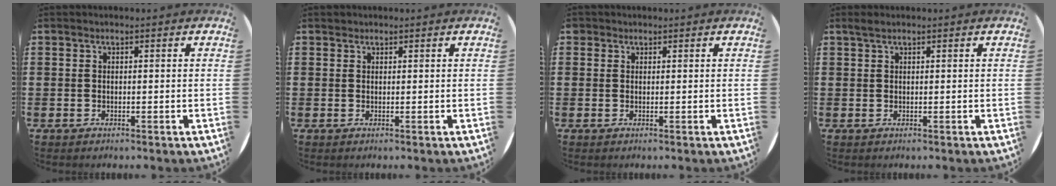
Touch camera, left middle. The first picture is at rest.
{"total": 0.5, "force": [0.5, 0.2, -0.2], "torque": [0.004, 0.004, 0.009]}
{"total": 0.6, "force": [0.5, 0.4, -0.1], "torque": [0.003, 0.003, 0.009]}
{"total": 0.7, "force": [0.7, 0.2, 0.2], "torque": [-0.005, 0.002, 0.012]}